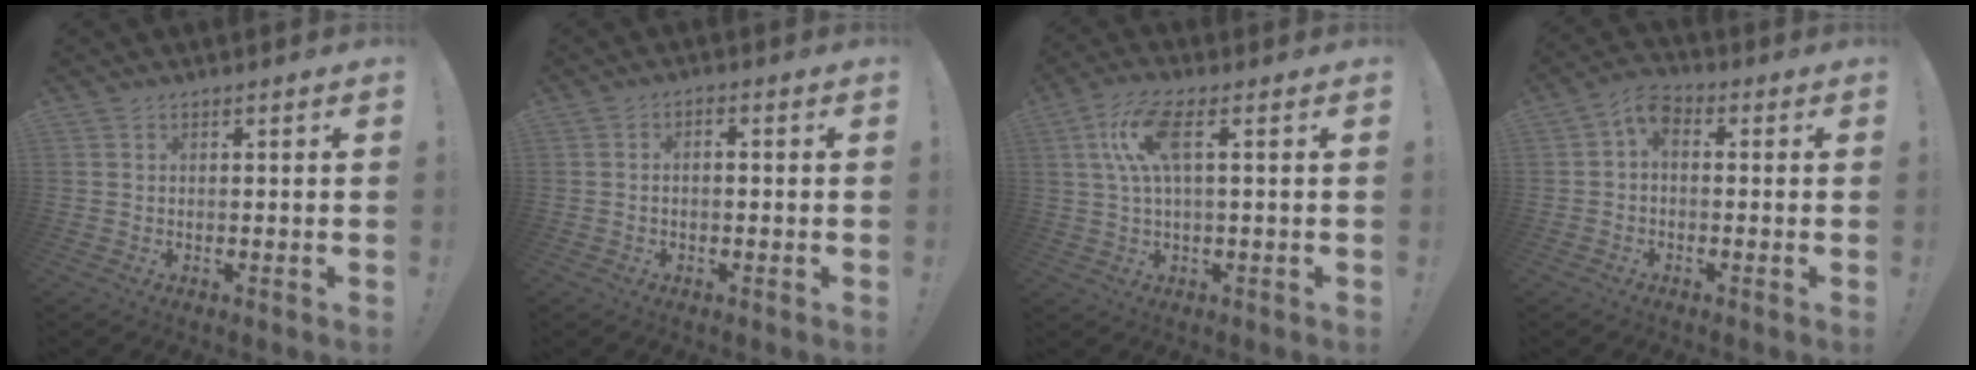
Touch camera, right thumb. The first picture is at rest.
{"total": 1.8, "force": [-1.1, 0.6, 1.3], "torque": [-0.022, 0.007, -0.019]}
{"total": 10.2, "force": [2.6, 3.1, 9.4], "torque": [-0.191, 0.002, 0.047]}
{"total": 4.7, "force": [0.4, 2.9, 3.7], "torque": [-0.082, 0.004, 0.010]}